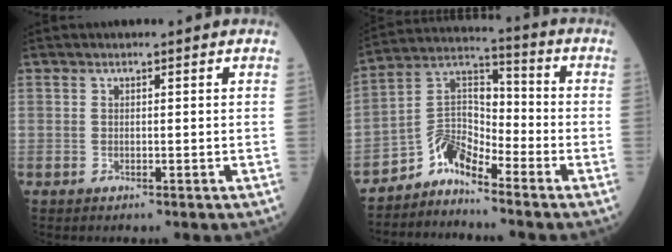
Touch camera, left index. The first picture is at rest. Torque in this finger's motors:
{"motor_torque": [0.01, 0.32, 0.10, 0.06]}